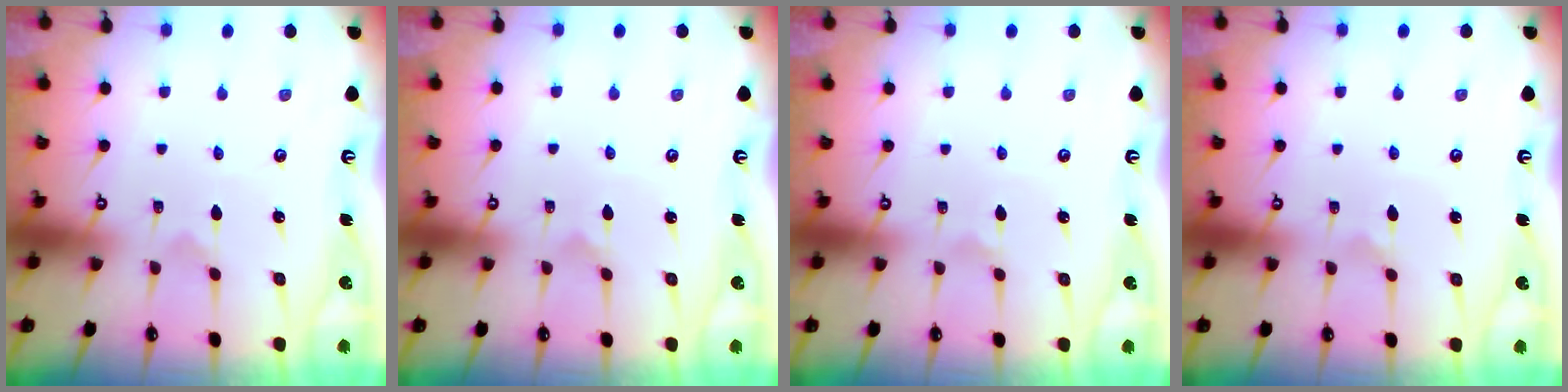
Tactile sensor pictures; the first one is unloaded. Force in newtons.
{"total": 1.0, "press": 1.0, "slide": 0.0}
{"total": 0.7, "press": 0.5, "slide": 0.4}
{"total": 2.0, "press": 2.0, "slide": 0.1}